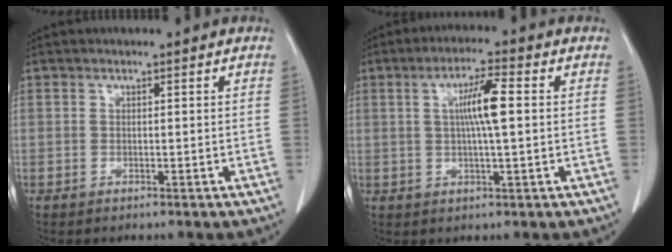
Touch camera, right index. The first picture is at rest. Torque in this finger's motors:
{"motor_torque": [0.21, 0.10, 0.19, 0.08]}